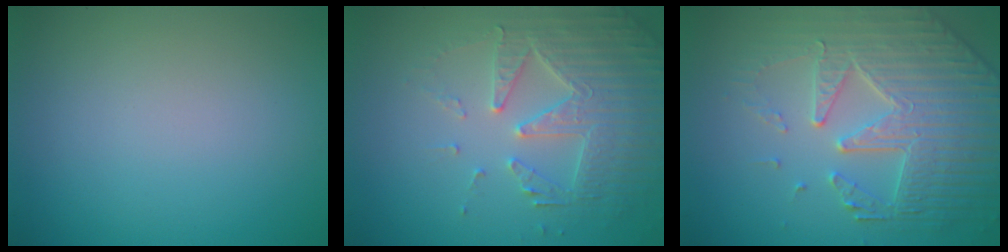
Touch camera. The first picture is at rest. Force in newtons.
{"total": 4.8, "press": 4.1, "slide": 2.5}
{"total": 6.3, "press": 5.3, "slide": 3.5}